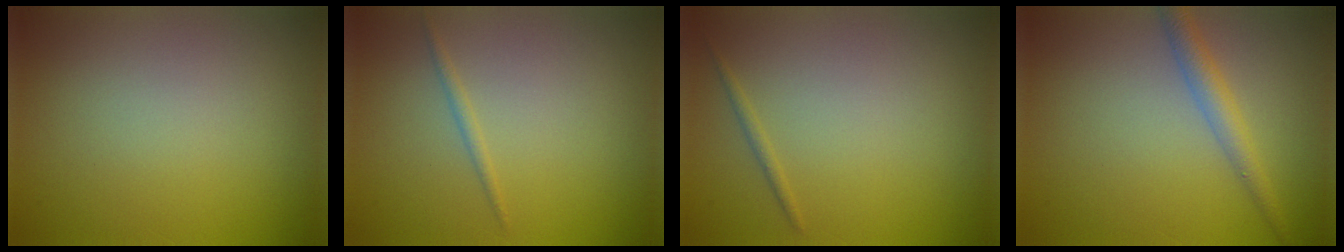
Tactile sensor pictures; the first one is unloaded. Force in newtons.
{"total": 0.8, "press": 0.8, "slide": 0.0}
{"total": 0.7, "press": 0.7, "slide": 0.0}
{"total": 2.4, "press": 2.4, "slide": 0.1}